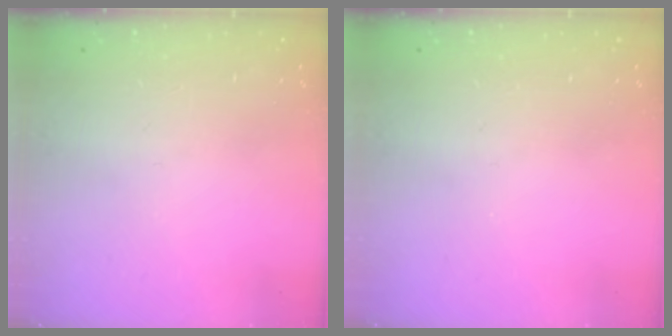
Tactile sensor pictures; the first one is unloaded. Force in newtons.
{"total": 0.0}